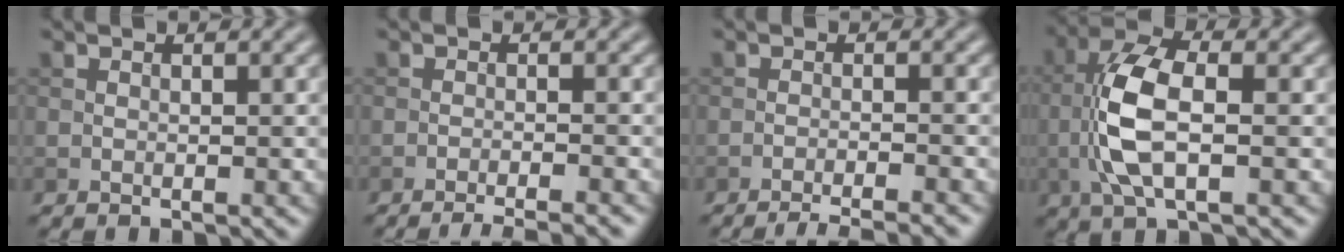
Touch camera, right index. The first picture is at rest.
{"total": 4.4, "force": [-3.7, 0.7, 2.3], "torque": [-0.026, -0.001, -0.058]}
{"total": 5.4, "force": [-4.8, 0.9, 2.3], "torque": [-0.025, 0.000, -0.069]}
{"total": 6.8, "force": [-0.8, 2.8, 6.1], "torque": [-0.138, 0.010, -0.018]}